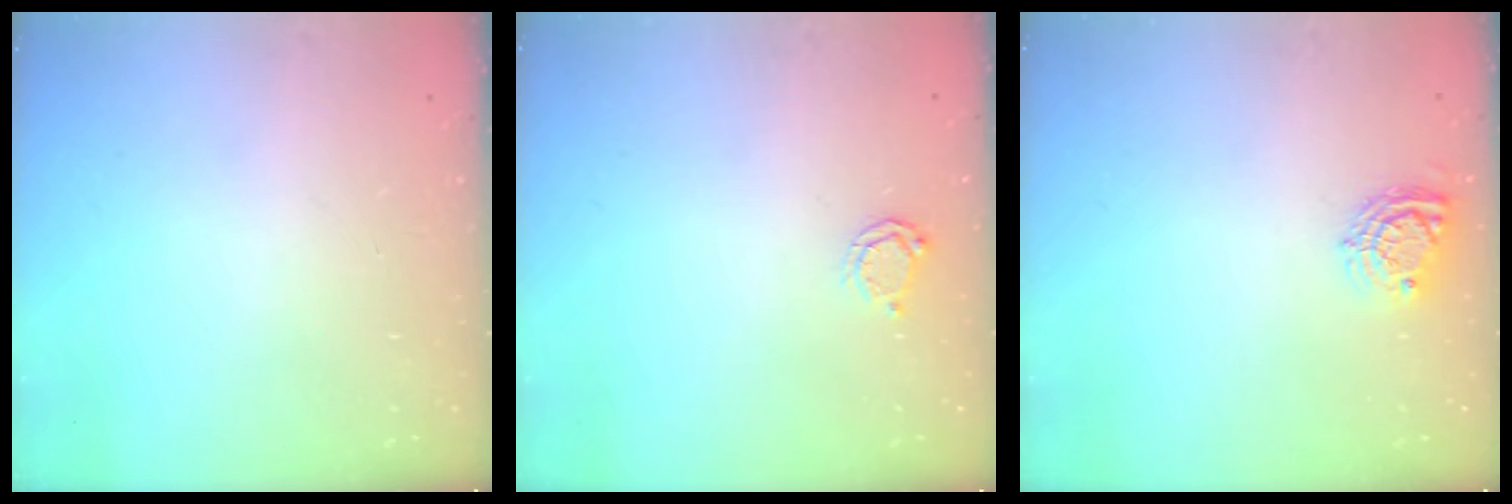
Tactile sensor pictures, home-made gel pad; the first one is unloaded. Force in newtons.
{"total": 3.8, "press": 3.8, "slide": 0.5}
{"total": 7.5, "press": 7.5, "slide": 0.2}